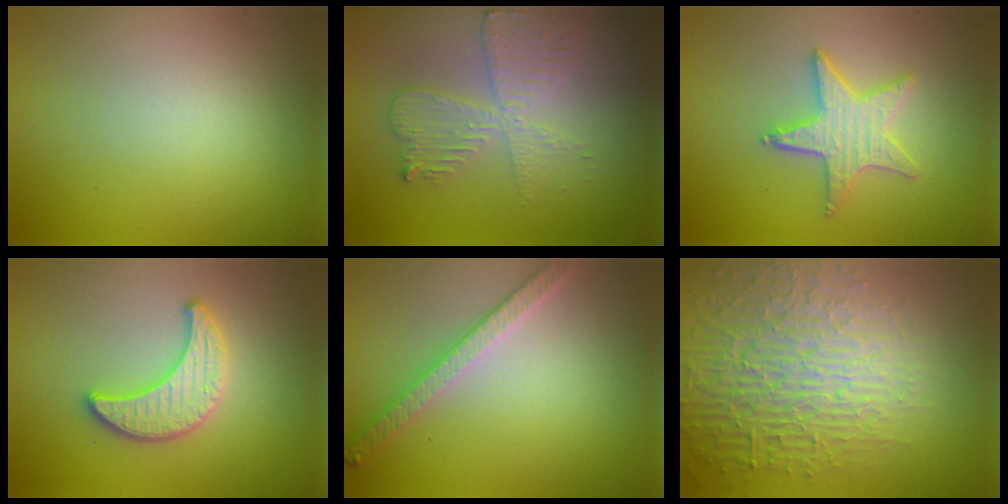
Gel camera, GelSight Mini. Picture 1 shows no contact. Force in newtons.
{"total": 4.2, "press": 3.6, "slide": 2.2}
{"total": 3.5, "press": 3.3, "slide": 1.0}
{"total": 3.3, "press": 3.3, "slide": 0.4}
{"total": 2.8, "press": 2.8, "slide": 0.7}
{"total": 7.2, "press": 7.0, "slide": 1.8}